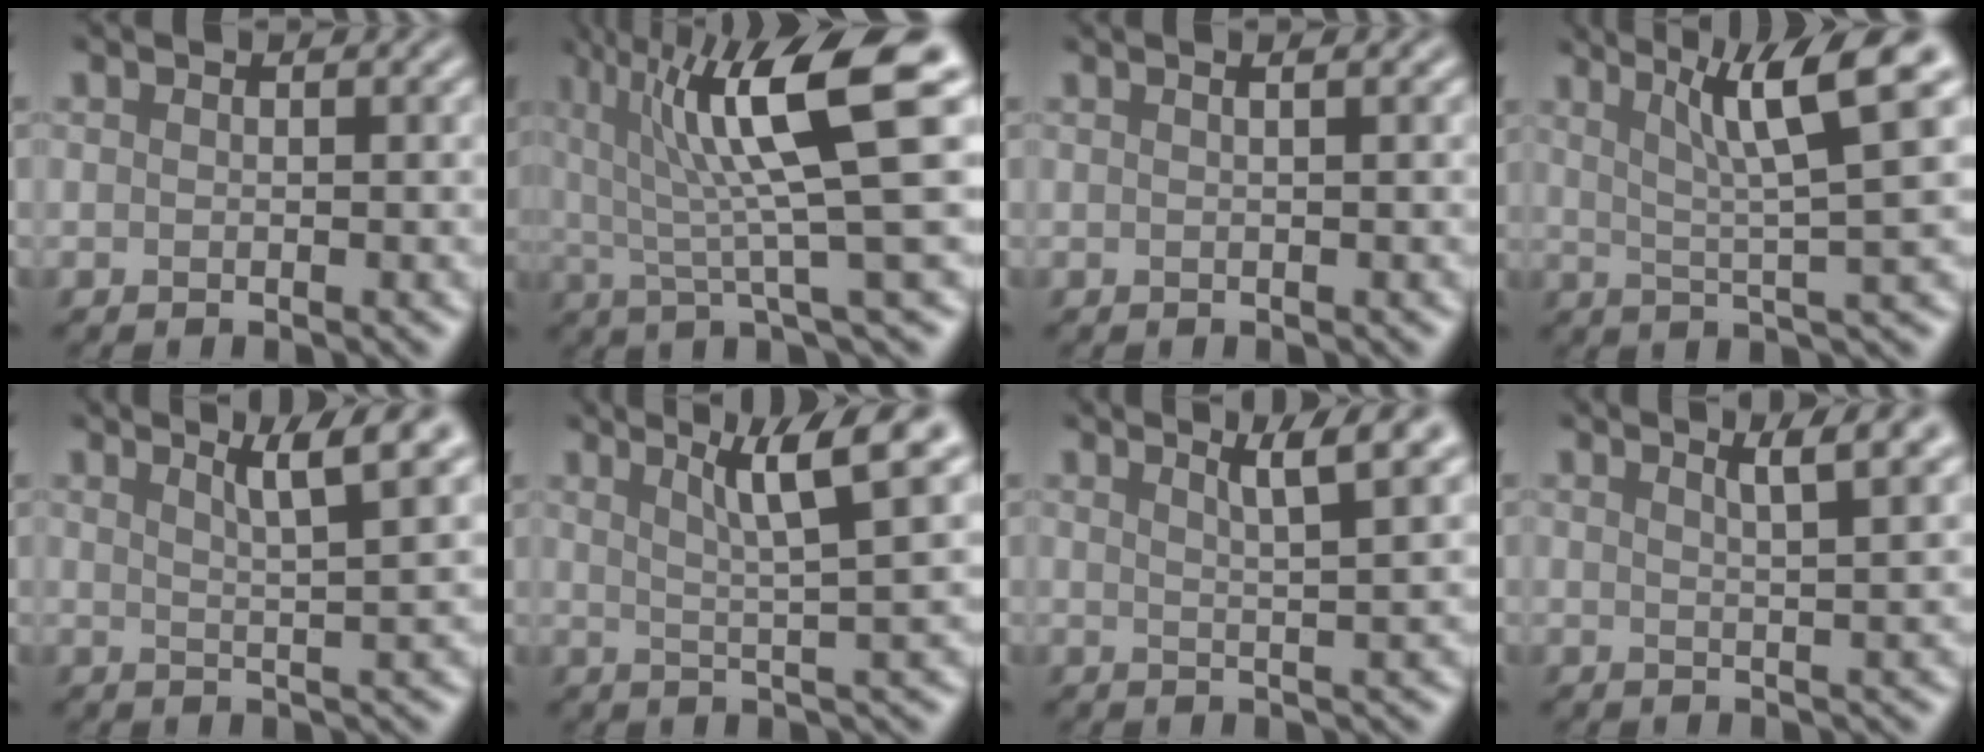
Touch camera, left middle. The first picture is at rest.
{"total": 11.2, "force": [3.9, 2.2, 10.3], "torque": [-0.160, 0.008, 0.066]}
{"total": 2.6, "force": [1.2, 1.3, 1.9], "torque": [-0.004, 0.010, -0.017]}
{"total": 8.3, "force": [3.8, 1.2, 7.3], "torque": [-0.109, 0.019, 0.064]}
{"total": 4.9, "force": [3.0, 0.7, 3.9], "torque": [-0.054, 0.011, 0.046]}
{"total": 6.7, "force": [3.2, 0.7, 5.8], "torque": [-0.088, 0.014, 0.056]}
{"total": 4.4, "force": [2.7, 0.7, 3.4], "torque": [-0.043, 0.012, 0.038]}
{"total": 4.5, "force": [2.7, 1.1, 3.4], "torque": [-0.027, 0.022, 0.017]}